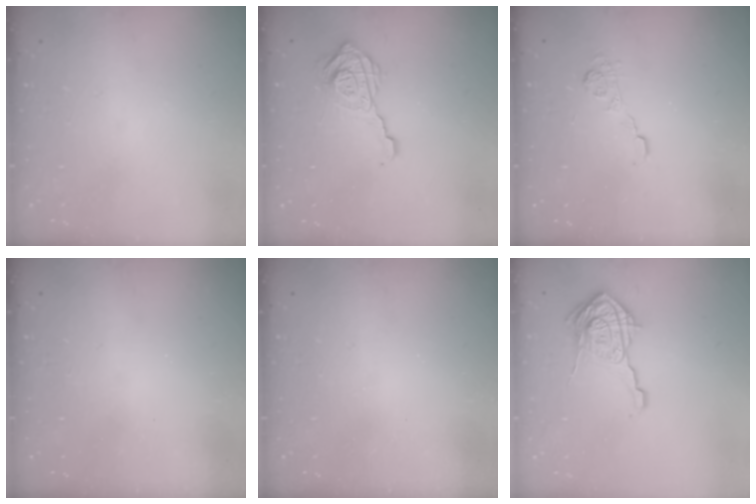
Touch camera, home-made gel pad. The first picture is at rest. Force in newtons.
{"total": 13.8, "press": 13.8, "slide": 1.3}
{"total": 5.2, "press": 5.2, "slide": 0.4}
{"total": 2.5, "press": 2.4, "slide": 0.8}
{"total": 2.6, "press": 2.5, "slide": 0.9}
{"total": 15.4, "press": 15.4, "slide": 0.7}